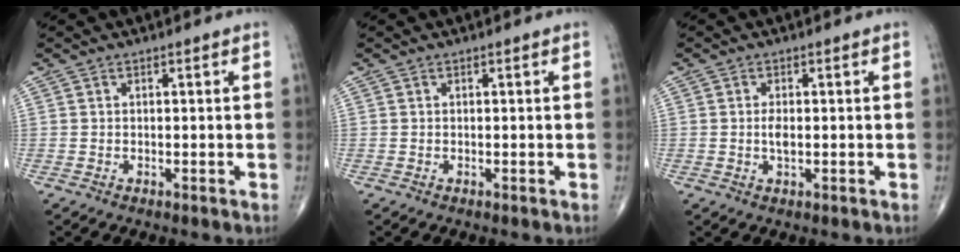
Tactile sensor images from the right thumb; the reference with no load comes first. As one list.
[{"total": 0.0}, {"total": 2.0, "force": [-0.1, 0.8, 1.8], "torque": [-0.035, -0.001, -0.002]}]